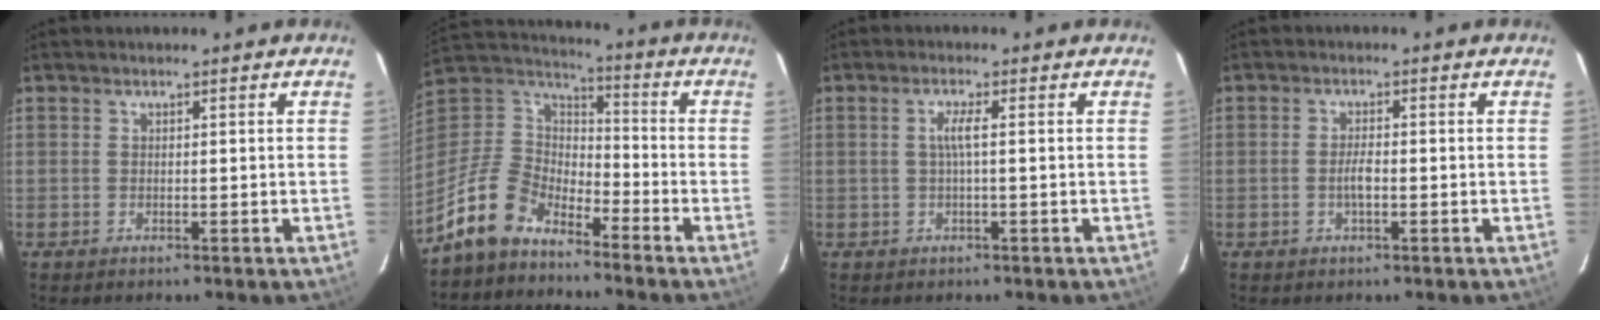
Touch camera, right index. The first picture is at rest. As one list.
[{"total": 12.3, "force": [-9.4, 6.1, 5.0], "torque": [-0.121, 0.019, -0.185]}, {"total": 2.3, "force": [0.0, -0.2, 2.3], "torque": [-0.046, 0.002, -0.001]}, {"total": 2.5, "force": [-0.7, 0.7, 2.3], "torque": [-0.044, 0.003, -0.013]}]